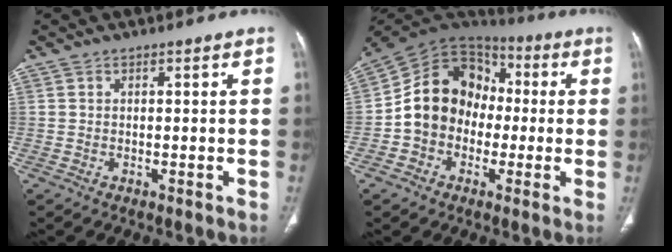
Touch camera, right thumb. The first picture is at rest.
{"total": 15.1, "force": [-1.5, 12.6, 8.2], "torque": [-0.104, 0.040, -0.039]}